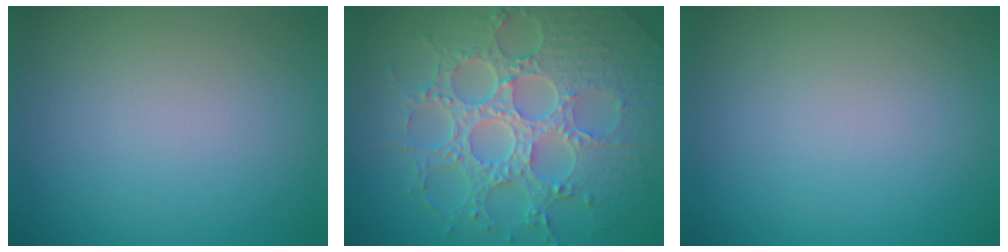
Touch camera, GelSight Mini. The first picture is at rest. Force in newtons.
{"total": 8.5, "press": 6.3, "slide": 5.8}
{"total": 0.0}